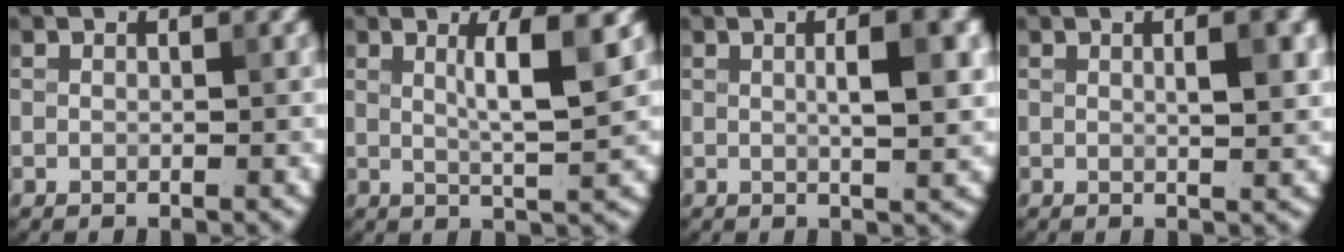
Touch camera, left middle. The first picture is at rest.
{"total": 4.5, "force": [1.3, 0.7, 4.3], "torque": [-0.064, -0.002, 0.022]}
{"total": 4.8, "force": [0.8, 1.2, 4.6], "torque": [-0.059, 0.010, 0.010]}
{"total": 3.2, "force": [0.7, 0.8, 3.0], "torque": [-0.035, 0.006, 0.007]}